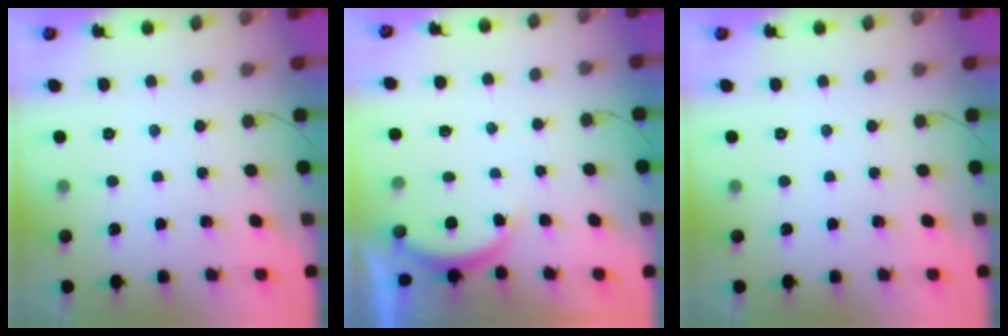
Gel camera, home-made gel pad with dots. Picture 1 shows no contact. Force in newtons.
{"total": 2.5, "press": 2.4, "slide": 0.6}
{"total": 0.0}